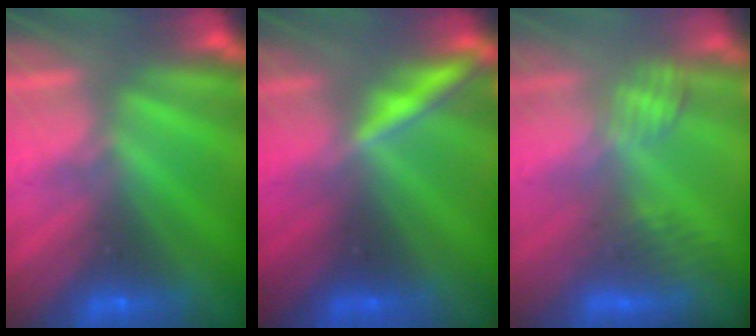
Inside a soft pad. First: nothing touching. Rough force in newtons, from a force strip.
{"total": 1.9}
{"total": 2.8}